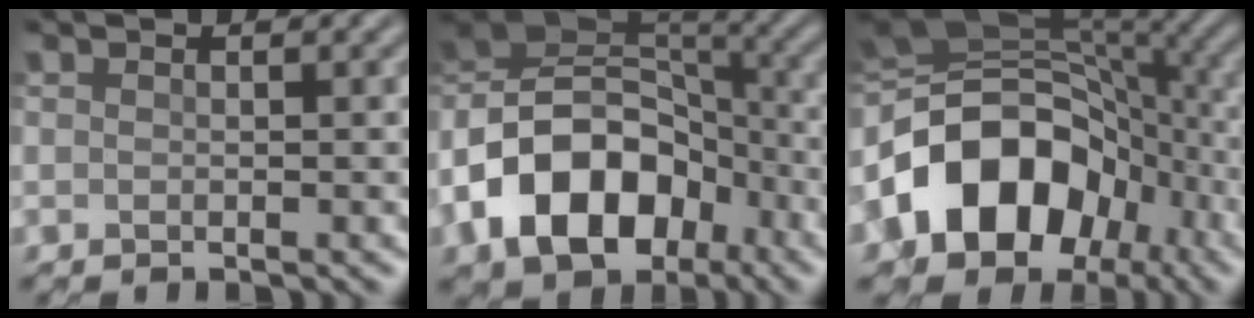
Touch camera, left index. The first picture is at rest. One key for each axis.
{"total": 12.5, "fx": -5.9, "fy": 8.4, "fz": 7.2, "tx": -0.141, "ty": 0.005, "tz": -0.112}
{"total": 12.5, "fx": -4.6, "fy": 9.5, "fz": 6.8, "tx": -0.130, "ty": 0.009, "tz": -0.090}